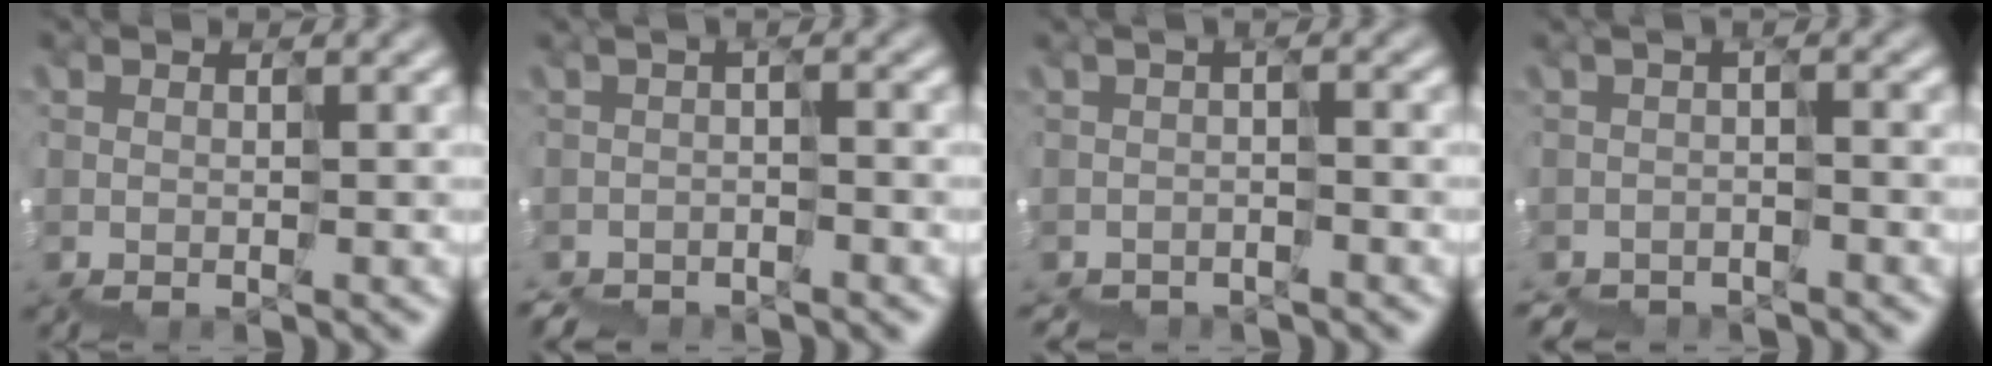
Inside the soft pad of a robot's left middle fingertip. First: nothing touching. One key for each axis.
{"total": 2.6, "fx": -2.6, "fy": 0.1, "fz": 0.3, "tx": -0.009, "ty": -0.005, "tz": -0.030}
{"total": 1.7, "fx": -1.7, "fy": -0.1, "fz": -0.1, "tx": 0.002, "ty": -0.001, "tz": -0.017}
{"total": 2.4, "fx": -2.4, "fy": 0.0, "fz": 0.0, "tx": -0.003, "ty": -0.003, "tz": -0.028}